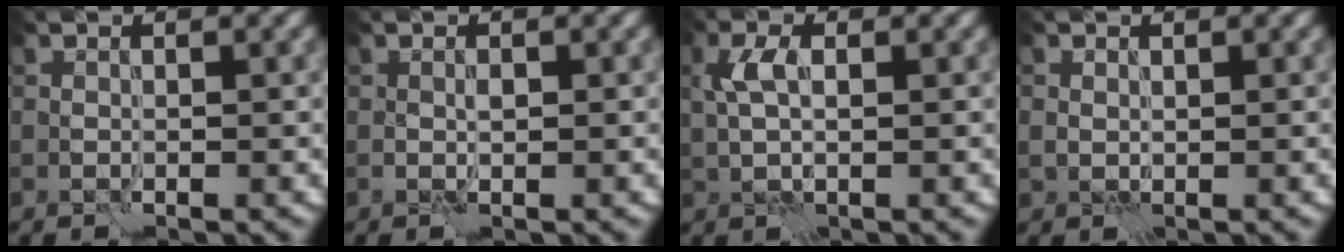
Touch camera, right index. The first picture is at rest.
{"total": 0.6, "force": [0.1, 0.3, 0.6], "torque": [-0.011, 0.001, 0.002]}
{"total": 2.3, "force": [0.8, 1.2, 1.8], "torque": [-0.042, 0.003, 0.014]}
{"total": 1.0, "force": [0.4, 0.9, 0.0], "torque": [0.004, -0.005, 0.009]}